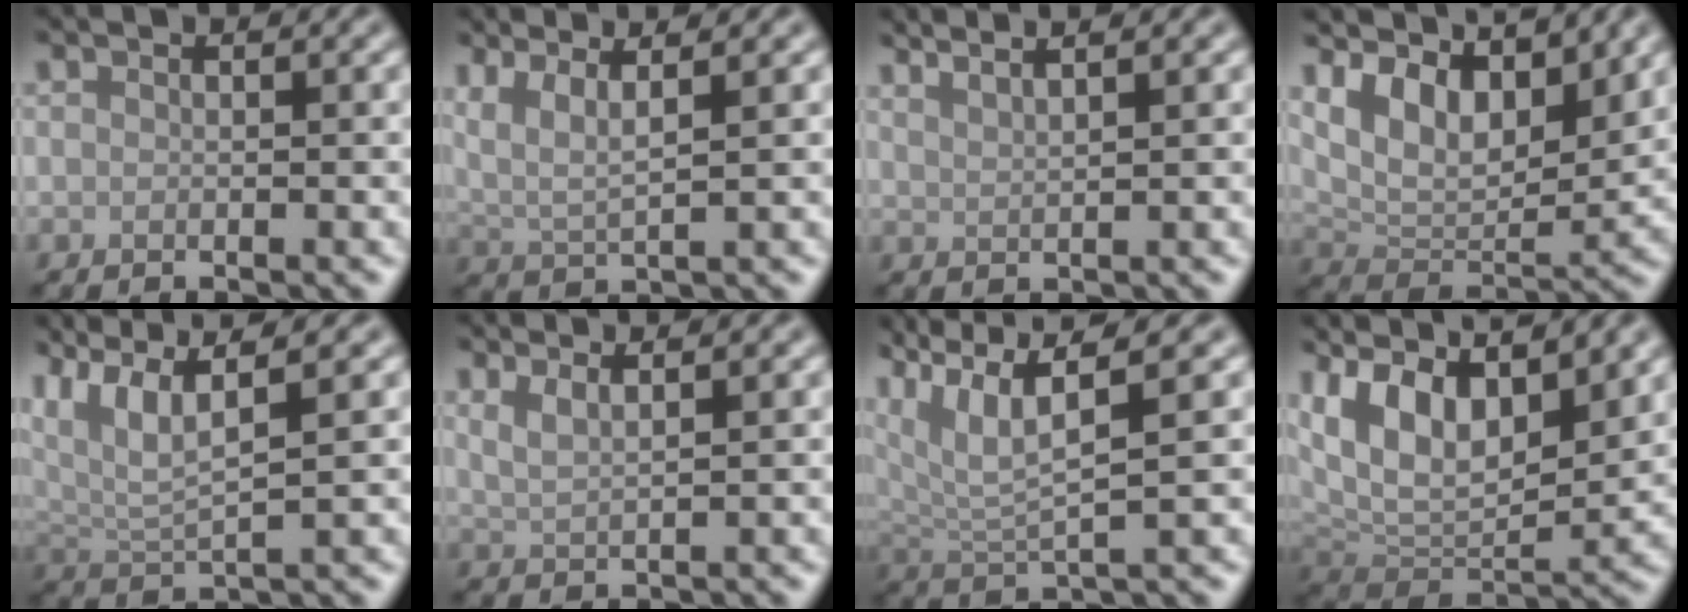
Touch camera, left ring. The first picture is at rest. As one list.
[{"total": 4.0, "force": [2.4, 0.9, 3.0], "torque": [-0.059, 0.007, 0.037]}, {"total": 4.1, "force": [3.3, 1.3, 2.2], "torque": [-0.008, 0.024, 0.019]}, {"total": 7.5, "force": [4.2, 3.5, 5.1], "torque": [-0.093, -0.009, 0.075]}, {"total": 6.4, "force": [3.9, 1.6, 4.8], "torque": [-0.107, 0.012, 0.077]}, {"total": 2.2, "force": [1.5, 0.7, 1.6], "torque": [-0.021, 0.002, 0.023]}, {"total": 6.9, "force": [3.5, 1.9, 5.6], "torque": [-0.118, 0.007, 0.071]}, {"total": 10.4, "force": [4.9, 4.8, 7.9], "torque": [-0.137, 0.006, 0.081]}]